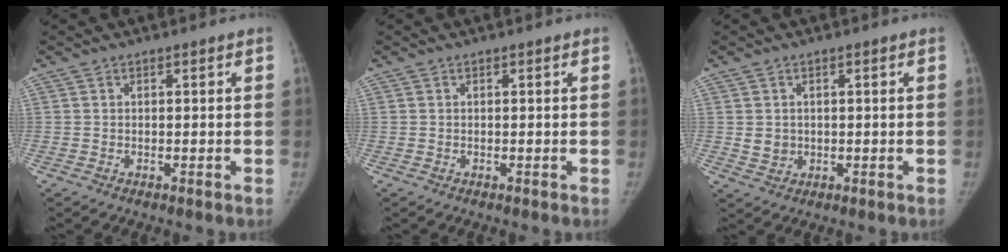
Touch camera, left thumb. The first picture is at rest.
{"total": 0.0}
{"total": 2.8, "force": [0.3, 2.5, 1.2], "torque": [-0.010, -0.003, 0.012]}